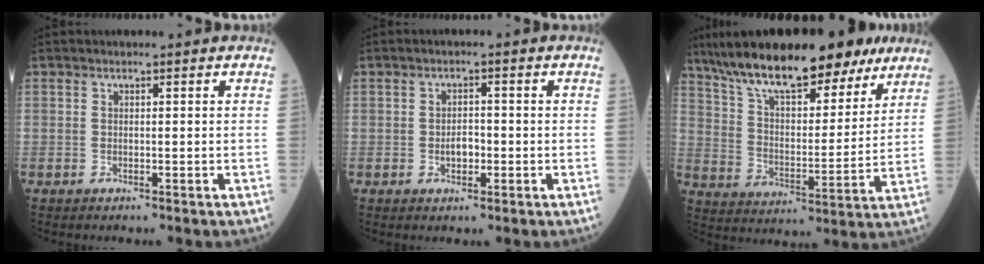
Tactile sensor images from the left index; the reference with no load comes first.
{"total": 2.4, "force": [-0.6, 1.3, 1.9], "torque": [-0.029, 0.004, -0.008]}
{"total": 23.0, "force": [17.5, 6.6, 13.4], "torque": [-0.225, 0.028, 0.278]}